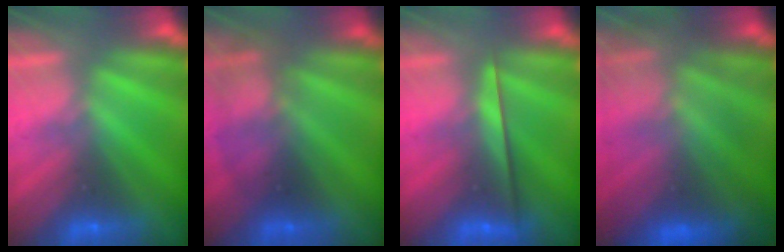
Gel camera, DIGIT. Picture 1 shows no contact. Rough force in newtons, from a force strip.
{"total": 2.2}
{"total": 2.3}
{"total": 7.4}